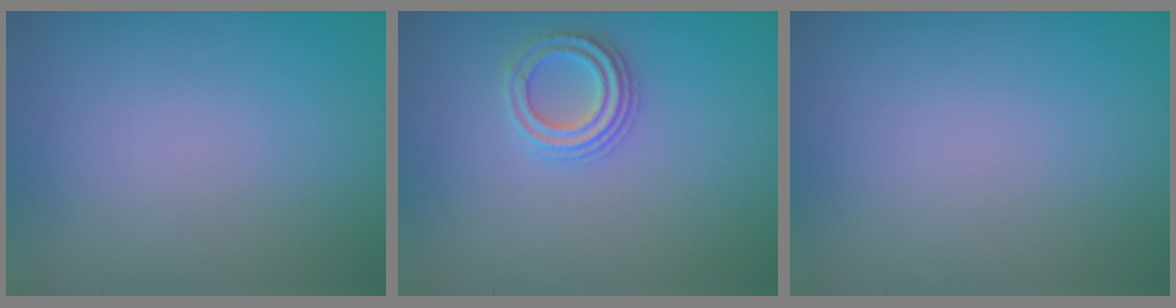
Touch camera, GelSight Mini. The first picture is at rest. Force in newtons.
{"total": 2.3, "press": 2.2, "slide": 0.5}
{"total": 0.0}